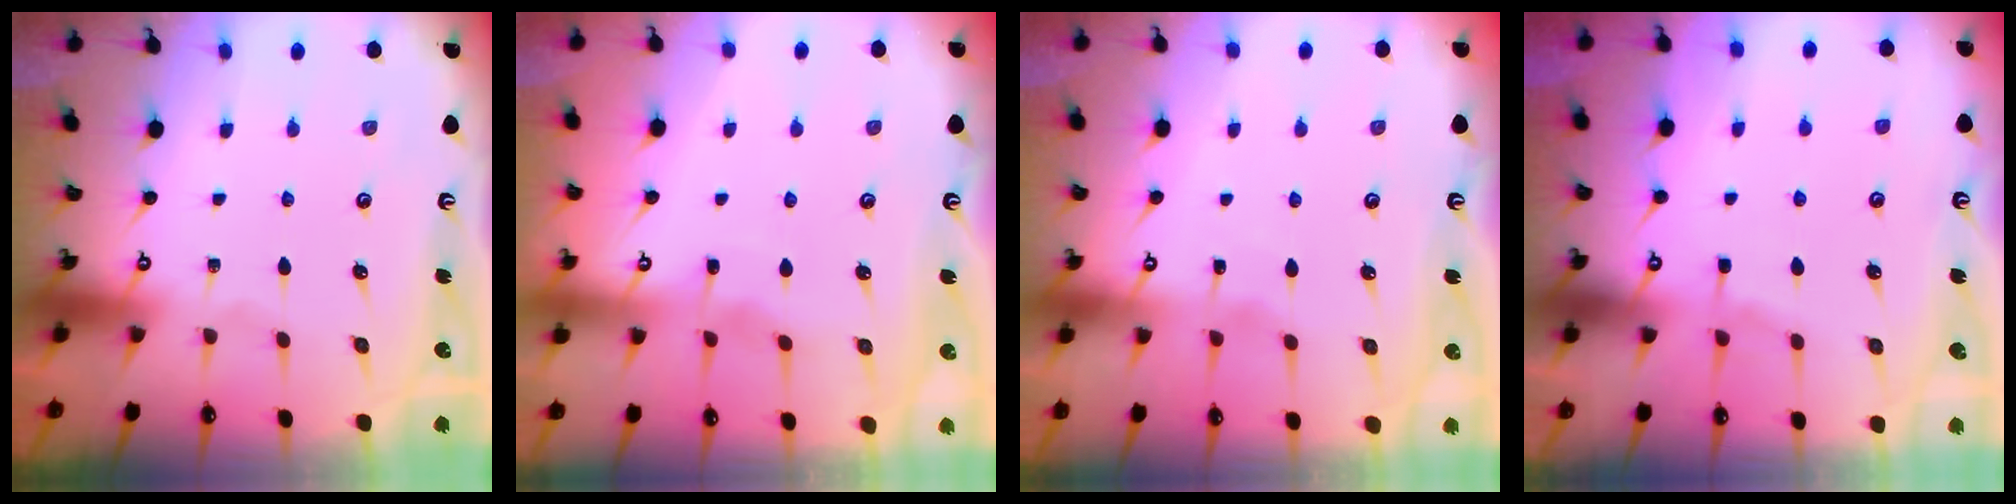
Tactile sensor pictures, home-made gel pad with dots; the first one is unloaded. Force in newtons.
{"total": 3.5, "press": 3.5, "slide": 0.5}
{"total": 2.1, "press": 2.1, "slide": 0.4}
{"total": 3.2, "press": 3.2, "slide": 0.5}